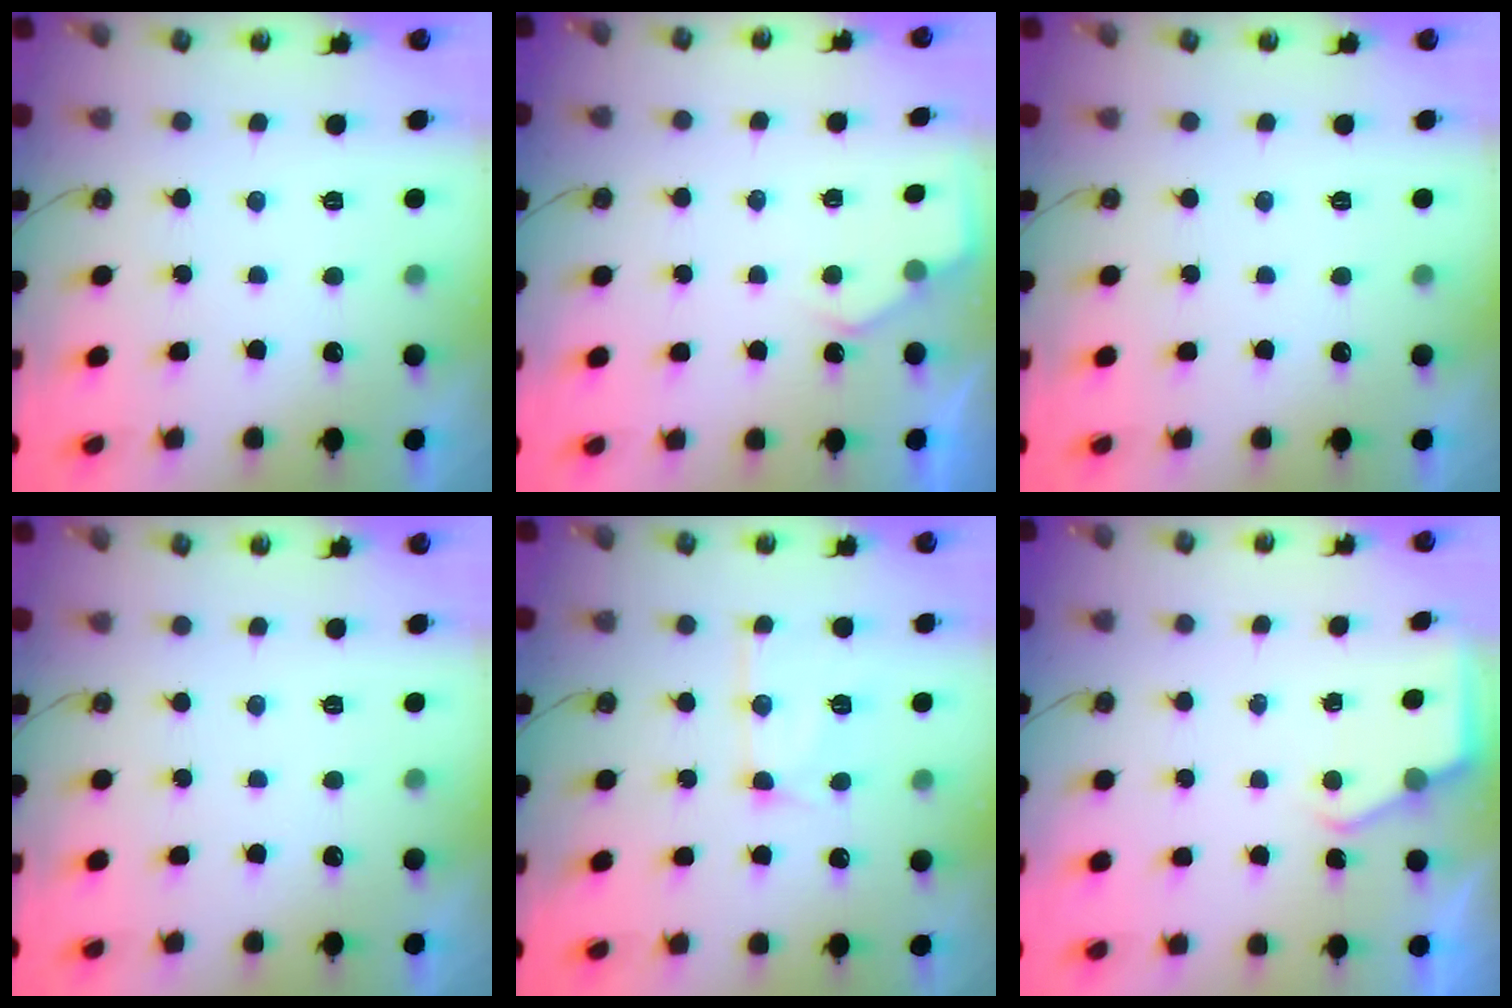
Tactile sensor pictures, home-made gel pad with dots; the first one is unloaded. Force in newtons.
{"total": 4.2, "press": 4.2, "slide": 0.4}
{"total": 0.0}
{"total": 0.0}
{"total": 11.9, "press": 11.9, "slide": 0.8}
{"total": 3.6, "press": 3.6, "slide": 0.5}